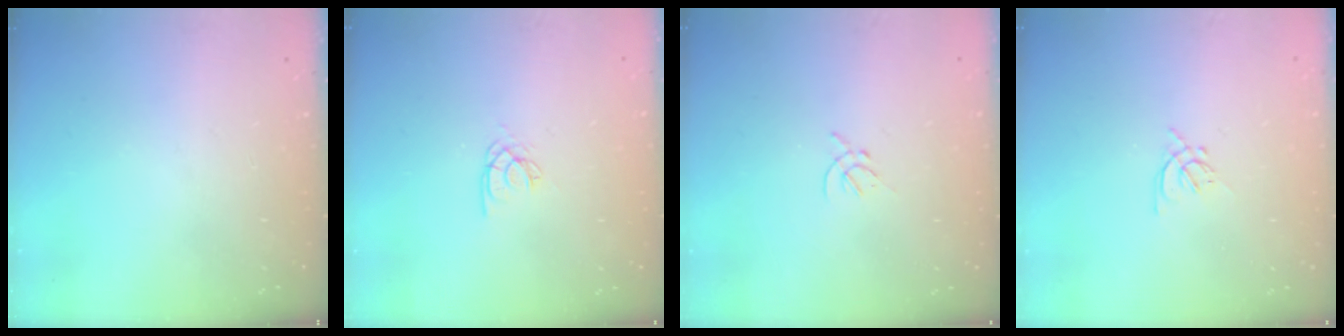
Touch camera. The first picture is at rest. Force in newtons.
{"total": 2.6, "press": 2.6, "slide": 0.1}
{"total": 1.4, "press": 1.3, "slide": 0.5}
{"total": 2.0, "press": 1.9, "slide": 0.5}